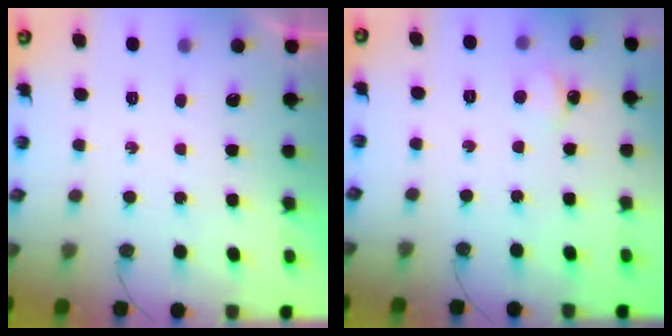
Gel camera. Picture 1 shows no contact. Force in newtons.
{"total": 2.3, "press": 2.3, "slide": 0.4}